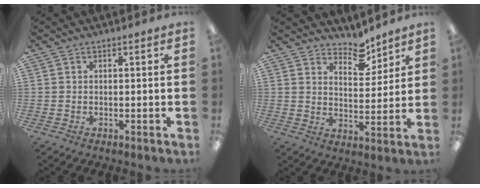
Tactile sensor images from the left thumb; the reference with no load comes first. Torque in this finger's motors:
{"motor_torque": [0.15, 0.14, -0.50, 0.02, 0.03]}